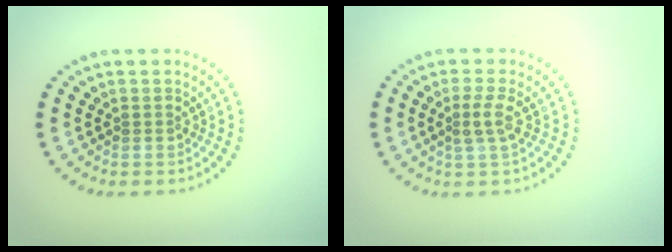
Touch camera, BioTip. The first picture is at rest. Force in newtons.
{"total": 1.8, "press": 1.5, "slide": 1.0}